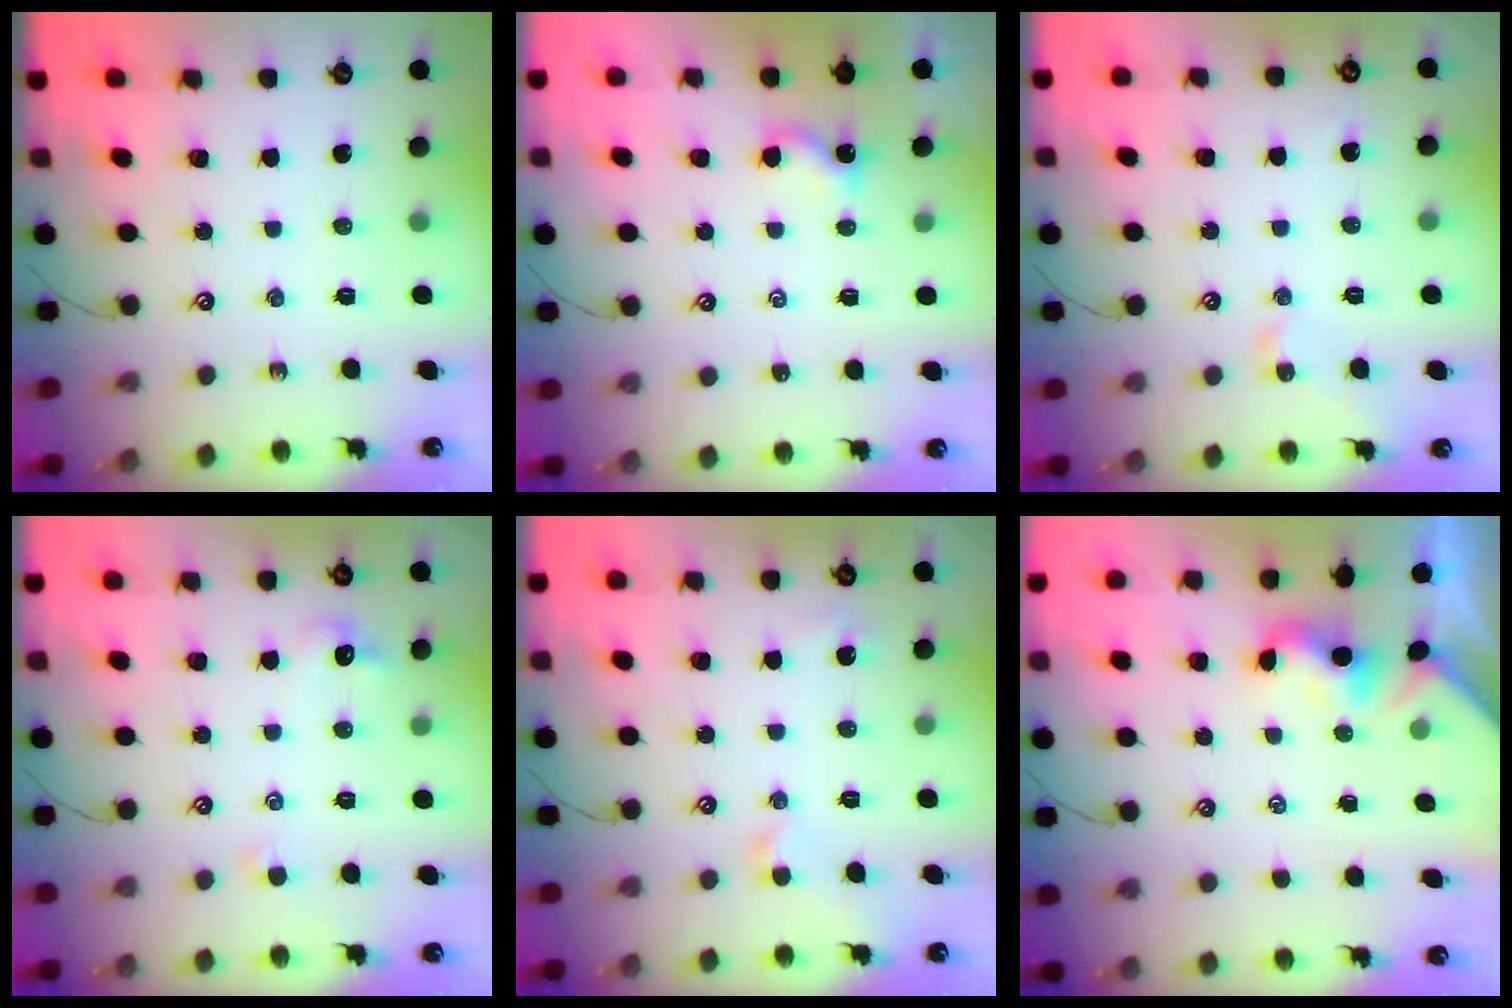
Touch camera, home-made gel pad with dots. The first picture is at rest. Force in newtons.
{"total": 0.0}
{"total": 2.5, "press": 2.4, "slide": 0.7}
{"total": 2.2, "press": 2.0, "slide": 0.8}
{"total": 1.7, "press": 1.6, "slide": 0.5}
{"total": 1.9, "press": 1.8, "slide": 0.5}